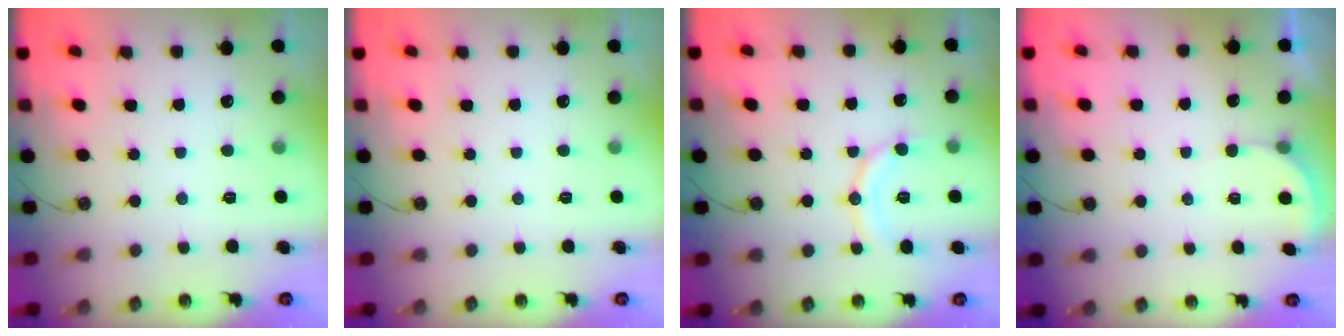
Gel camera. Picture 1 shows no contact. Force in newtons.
{"total": 0.0}
{"total": 11.3, "press": 11.2, "slide": 0.8}
{"total": 2.2, "press": 2.2, "slide": 0.2}